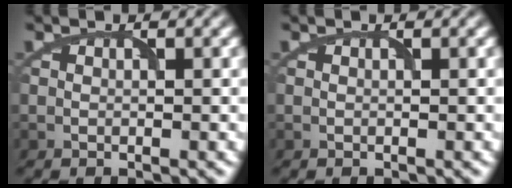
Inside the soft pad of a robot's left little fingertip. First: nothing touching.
{"total": 0.0}